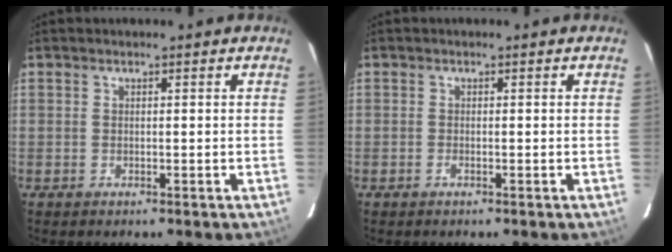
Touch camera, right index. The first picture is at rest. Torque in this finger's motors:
{"motor_torque": [0.13, -0.02, 0.04, 0.00]}